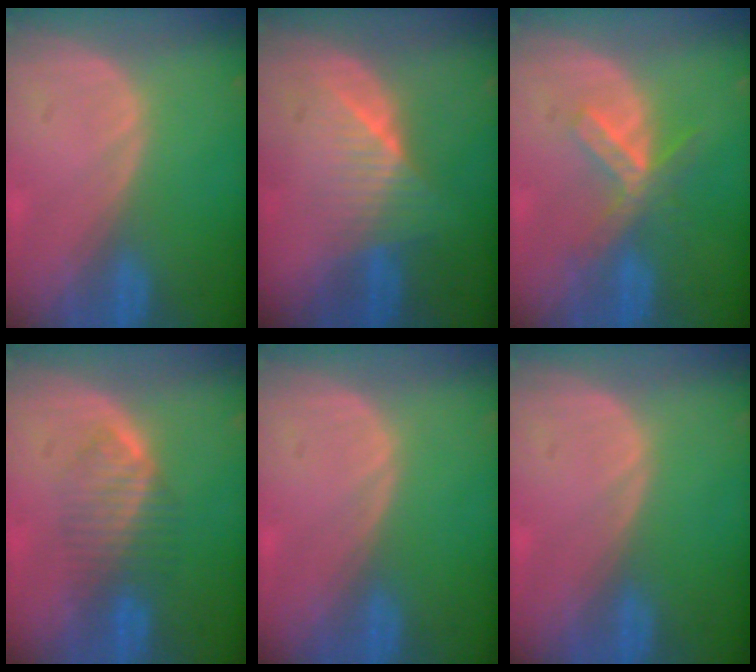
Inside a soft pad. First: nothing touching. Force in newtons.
{"total": 6.1, "press": 5.7, "slide": 2.1}
{"total": 5.1, "press": 5.1, "slide": 0.3}
{"total": 4.8, "press": 4.7, "slide": 1.0}
{"total": 0.0}
{"total": 0.0}